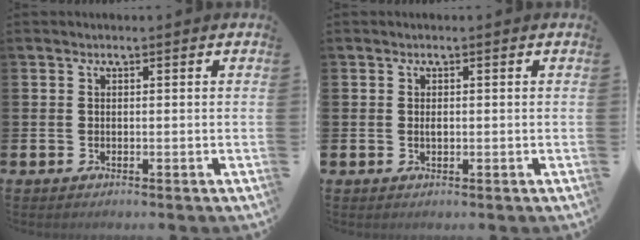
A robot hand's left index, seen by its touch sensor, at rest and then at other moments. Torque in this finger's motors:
{"motor_torque": [0.23, 0.18, -0.01, 0.04]}